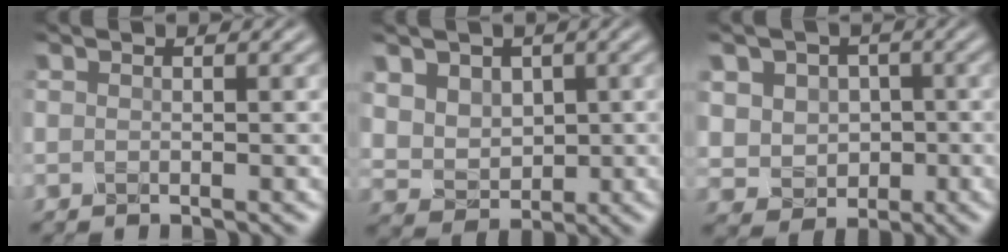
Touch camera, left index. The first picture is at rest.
{"total": 4.8, "force": [1.8, 3.9, 2.2], "torque": [-0.056, -0.004, 0.043]}
{"total": 4.7, "force": [0.6, 4.2, 2.0], "torque": [-0.032, 0.007, -0.001]}